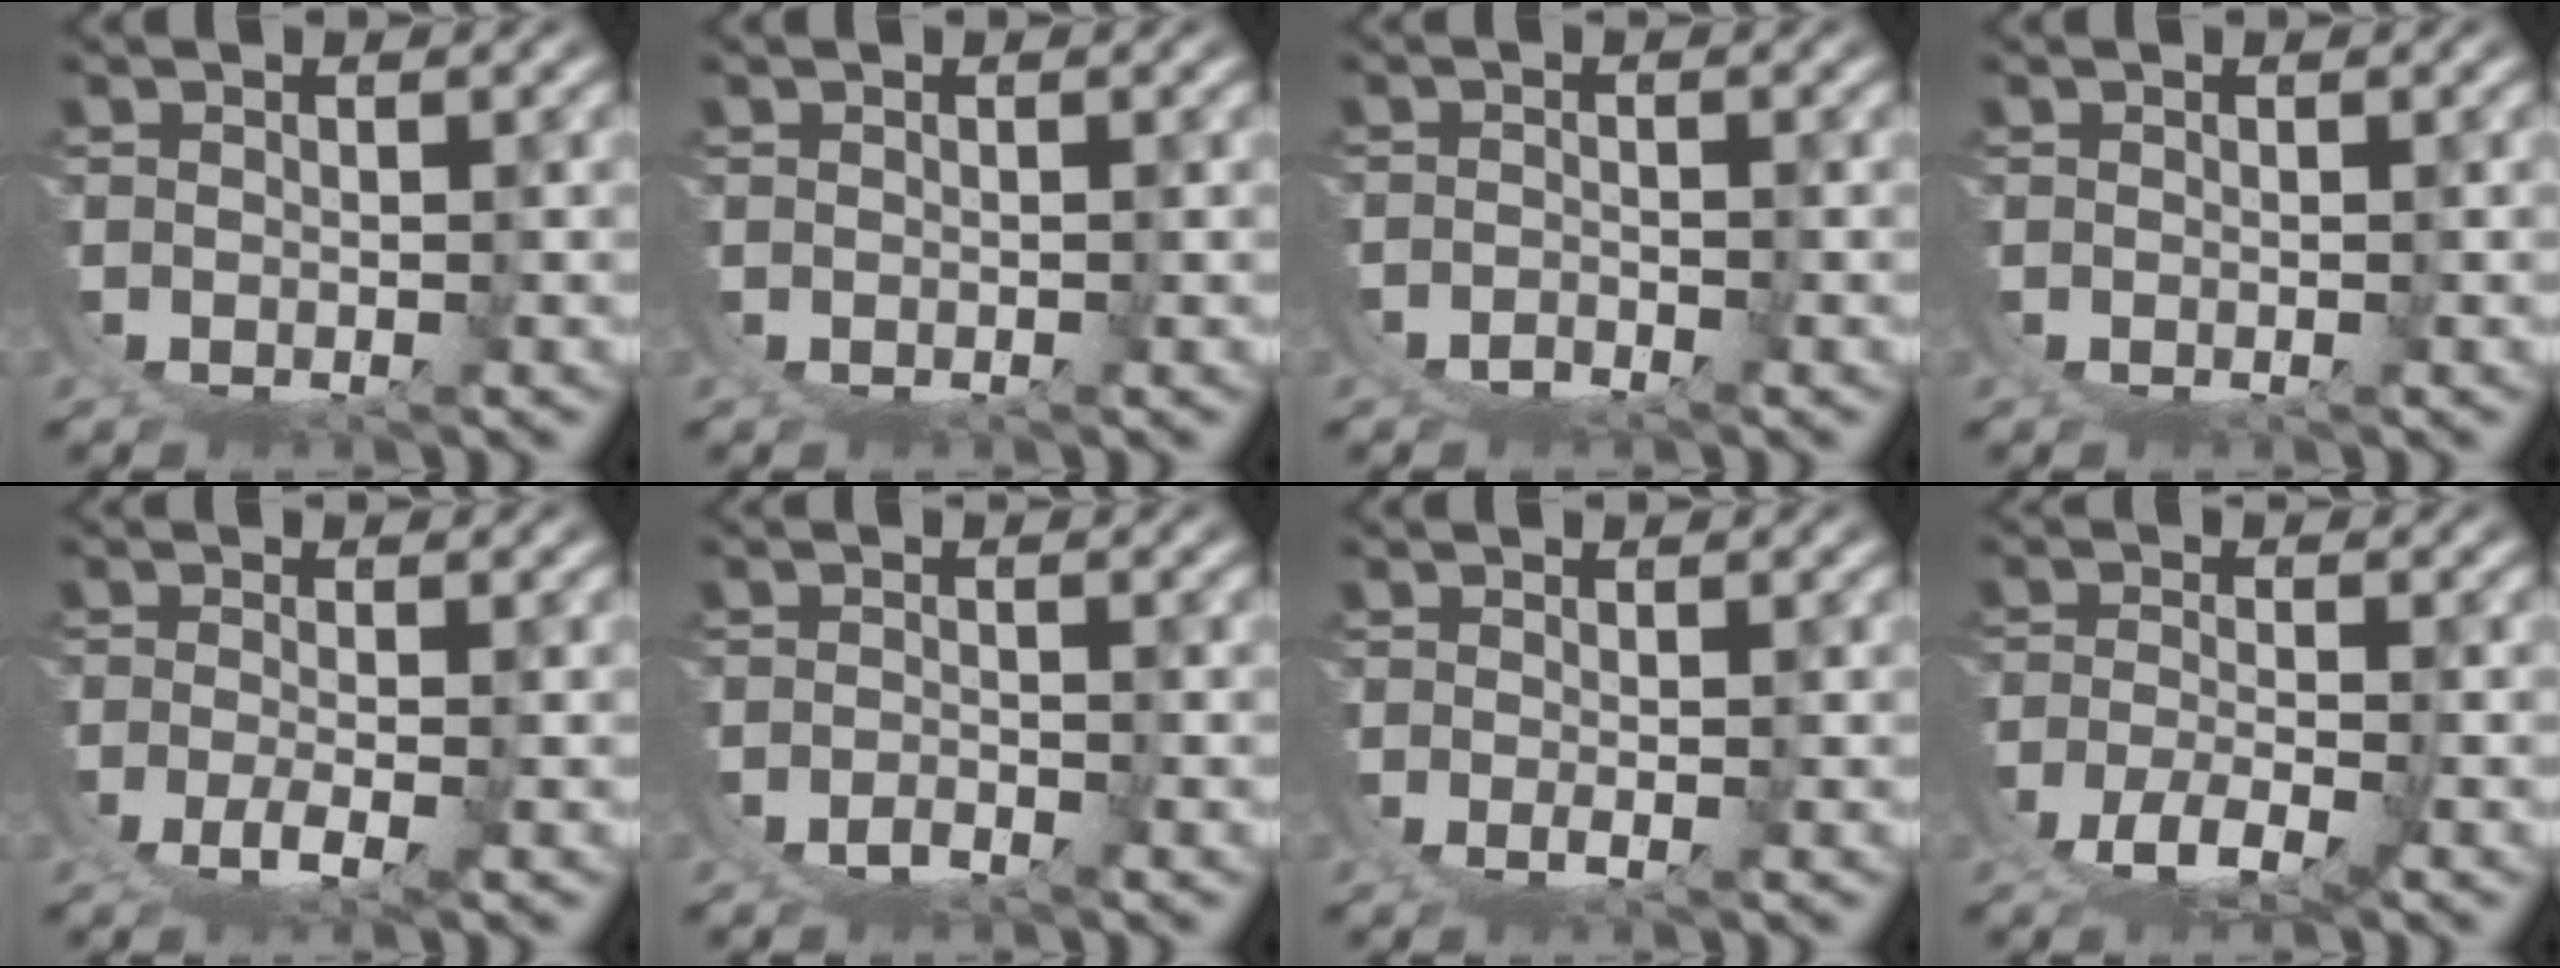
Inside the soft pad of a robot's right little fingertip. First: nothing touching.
{"total": 0.0}
{"total": 1.2, "force": [-1.0, 0.5, 0.3], "torque": [-0.014, -0.002, -0.017]}
{"total": 0.0}
{"total": 2.0, "force": [0.2, -0.9, 1.8], "torque": [-0.049, -0.005, 0.010]}
{"total": 1.1, "force": [-0.9, -0.1, 0.6], "torque": [-0.015, 0.001, -0.013]}
{"total": 1.8, "force": [0.8, -1.5, 0.5], "torque": [-0.017, -0.001, 0.017]}
{"total": 3.0, "force": [-0.5, 0.9, 2.8], "torque": [-0.073, -0.014, 0.002]}